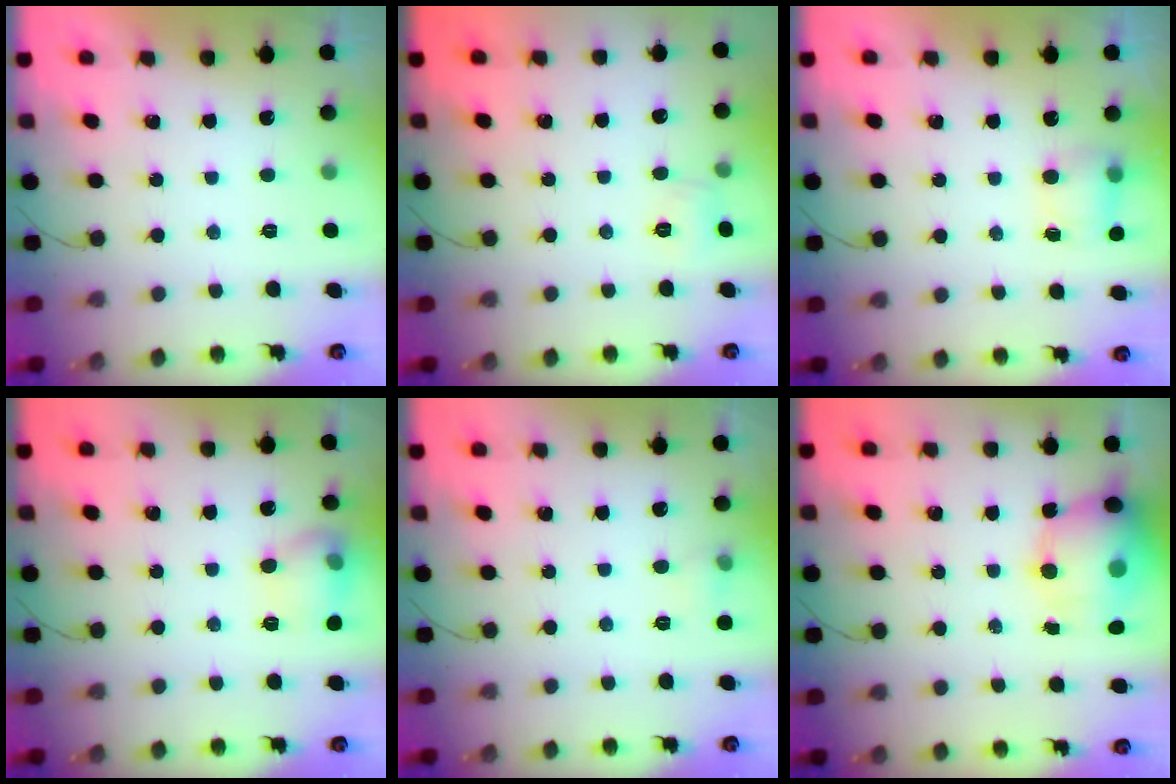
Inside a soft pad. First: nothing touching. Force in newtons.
{"total": 5.3, "press": 5.1, "slide": 1.5}
{"total": 4.6, "press": 4.5, "slide": 0.8}
{"total": 10.7, "press": 10.7, "slide": 0.8}
{"total": 4.8, "press": 4.5, "slide": 1.6}
{"total": 14.6, "press": 14.0, "slide": 3.9}